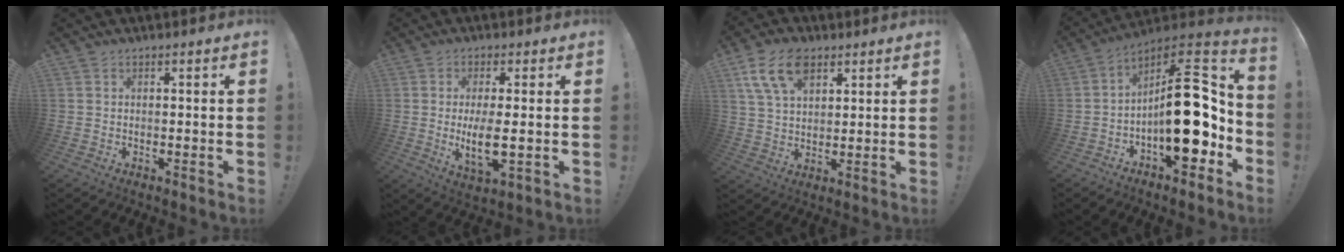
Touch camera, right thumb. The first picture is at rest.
{"total": 8.4, "force": [-0.3, 2.9, 7.9], "torque": [-0.135, -0.020, -0.007]}
{"total": 12.3, "force": [6.4, 7.4, 7.5], "torque": [-0.142, -0.015, 0.122]}
{"total": 22.9, "force": [-3.2, 10.1, 20.2], "torque": [-0.289, 0.019, -0.041]}